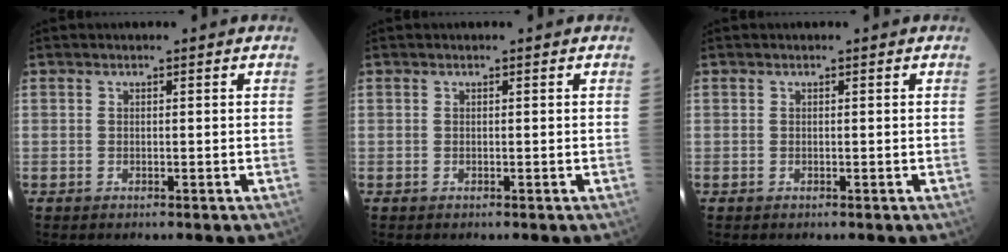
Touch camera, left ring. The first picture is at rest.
{"total": 0.0}
{"total": 0.0}